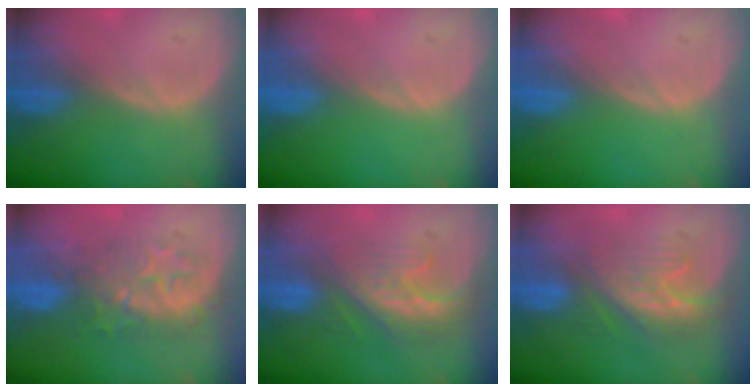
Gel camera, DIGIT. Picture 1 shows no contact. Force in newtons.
{"total": 0.0}
{"total": 0.0}
{"total": 7.9, "press": 7.8, "slide": 1.4}
{"total": 8.4, "press": 7.2, "slide": 4.3}
{"total": 7.8, "press": 7.2, "slide": 3.1}